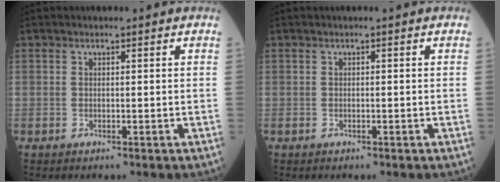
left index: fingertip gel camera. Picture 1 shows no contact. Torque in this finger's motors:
{"motor_torque": [-0.01, 0.01, 0.00, 0.00]}